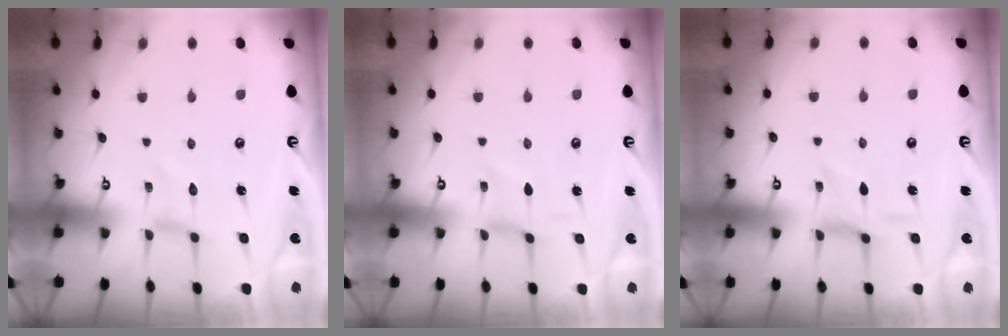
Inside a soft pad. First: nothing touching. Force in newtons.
{"total": 0.0}
{"total": 1.8, "press": 1.7, "slide": 0.4}